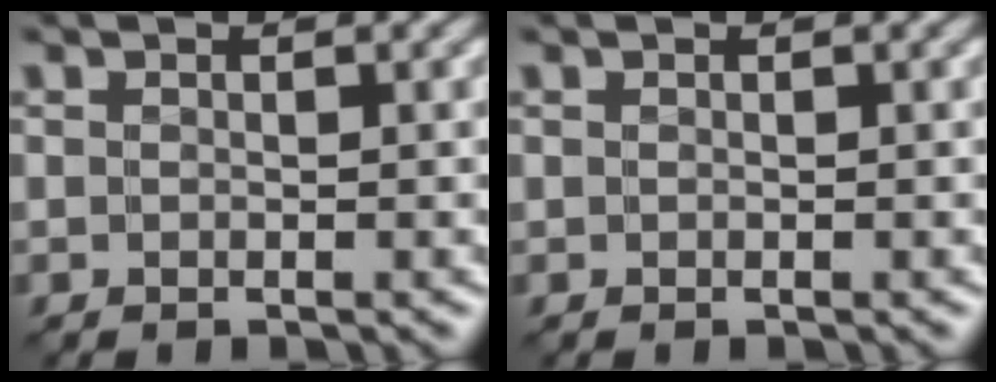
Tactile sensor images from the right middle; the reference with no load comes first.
{"total": 0.0}